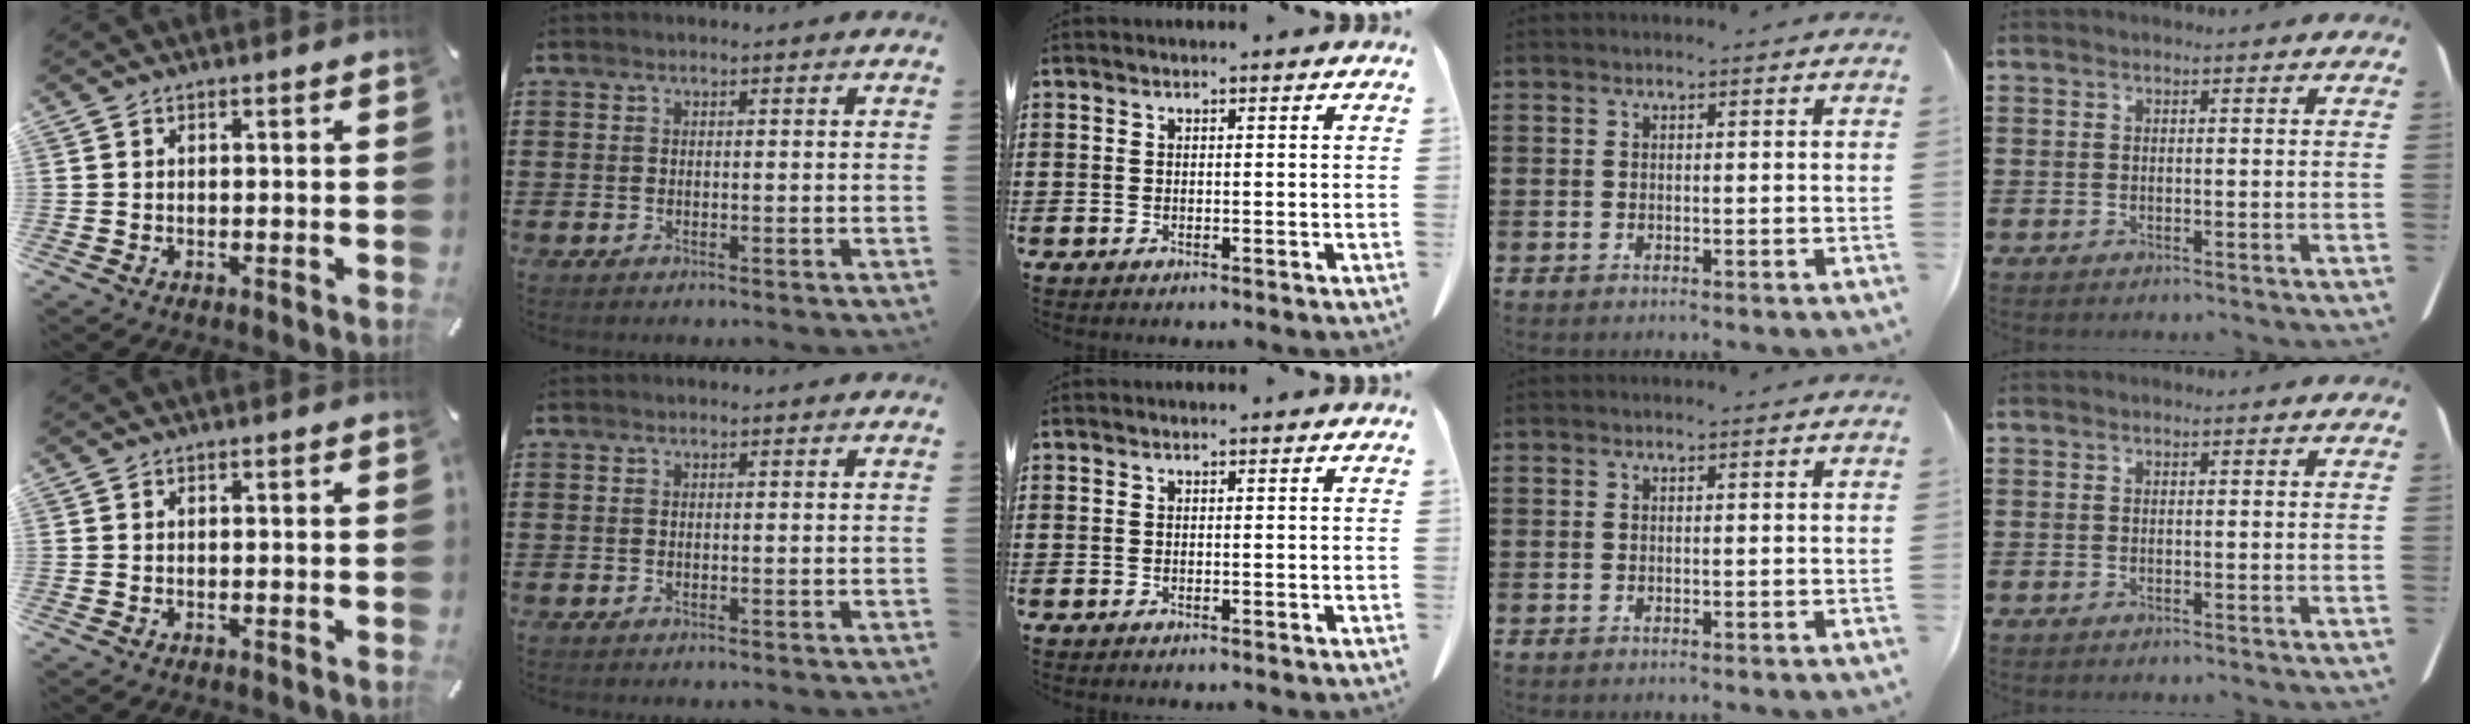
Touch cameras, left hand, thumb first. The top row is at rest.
{}